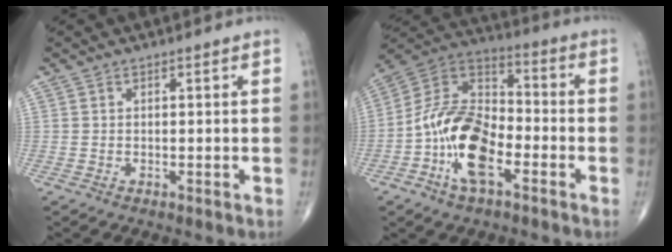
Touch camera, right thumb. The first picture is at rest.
{"total": 16.1, "force": [-5.8, 8.3, 12.6], "torque": [-0.225, 0.045, -0.115]}